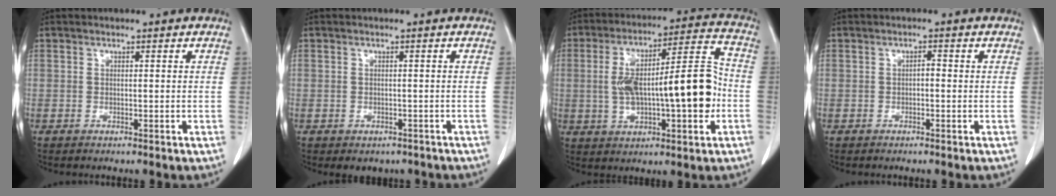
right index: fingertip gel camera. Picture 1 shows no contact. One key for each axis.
{"total": 3.2, "fx": -2.5, "fy": 2.0, "fz": 0.5, "tx": 0.002, "ty": 0.011, "tz": -0.029}
{"total": 17.0, "fx": -1.7, "fy": 4.1, "fz": 16.4, "tx": -0.281, "ty": 0.036, "tz": -0.018}
{"total": 0.9, "fx": -0.2, "fy": 0.4, "fz": 0.8, "tx": -0.013, "ty": 0.005, "tz": -0.003}